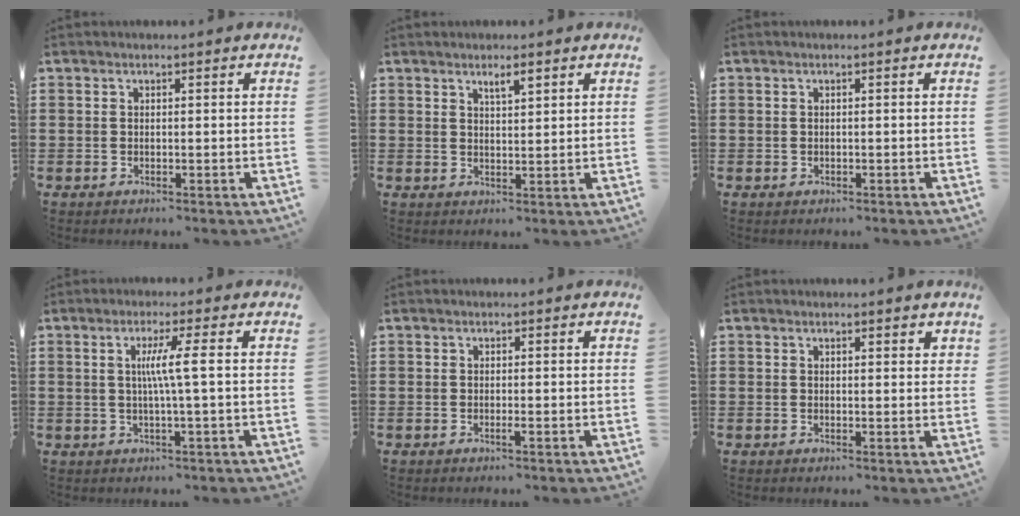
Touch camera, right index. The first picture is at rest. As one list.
[{"total": 2.2, "force": [1.5, 0.5, 1.6], "torque": [-0.025, 0.000, 0.024]}, {"total": 0.0}, {"total": 4.8, "force": [0.3, -0.5, 4.8], "torque": [-0.091, -0.006, -0.001]}, {"total": 0.6, "force": [-0.3, -0.2, 0.5], "torque": [-0.010, -0.004, -0.005]}, {"total": 1.1, "force": [0.8, 0.5, 0.5], "torque": [-0.003, 0.001, 0.013]}]